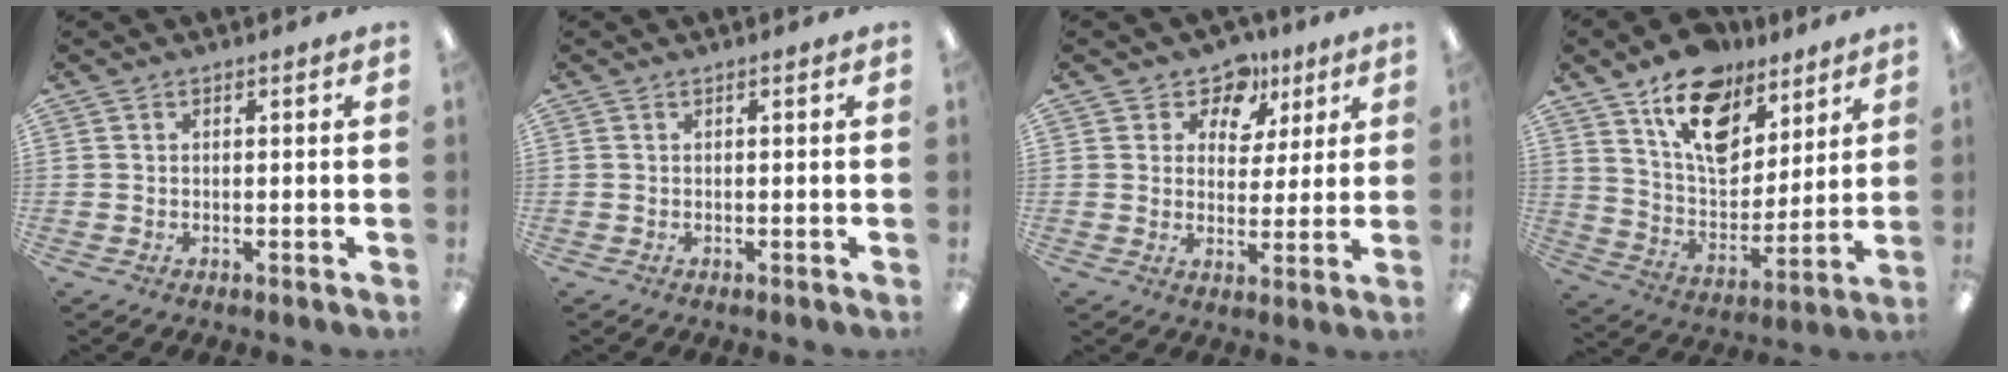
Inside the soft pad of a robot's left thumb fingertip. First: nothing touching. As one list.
[{"total": 0.0}, {"total": 8.5, "force": [5.7, 6.1, 1.5], "torque": [-0.028, -0.044, 0.104]}, {"total": 17.5, "force": [11.0, 10.3, 8.8], "torque": [-0.135, -0.061, 0.198]}]